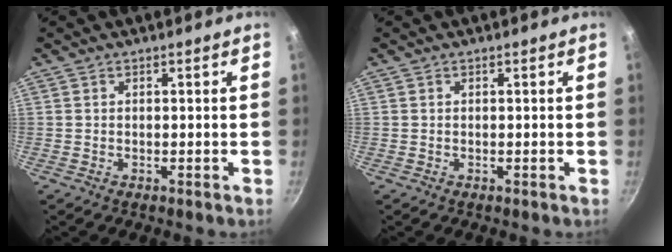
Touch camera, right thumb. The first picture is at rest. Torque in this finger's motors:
{"motor_torque": [-0.02, 0.02, 0.03, 0.00, 0.00]}